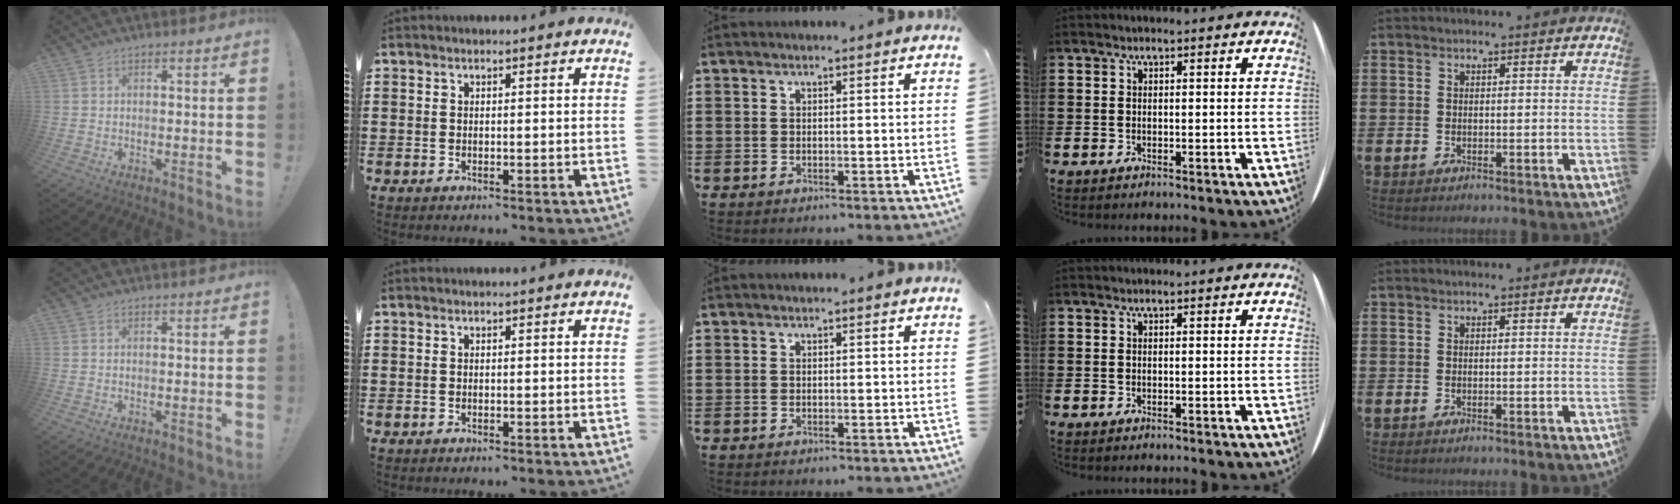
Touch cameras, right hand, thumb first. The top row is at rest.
{}